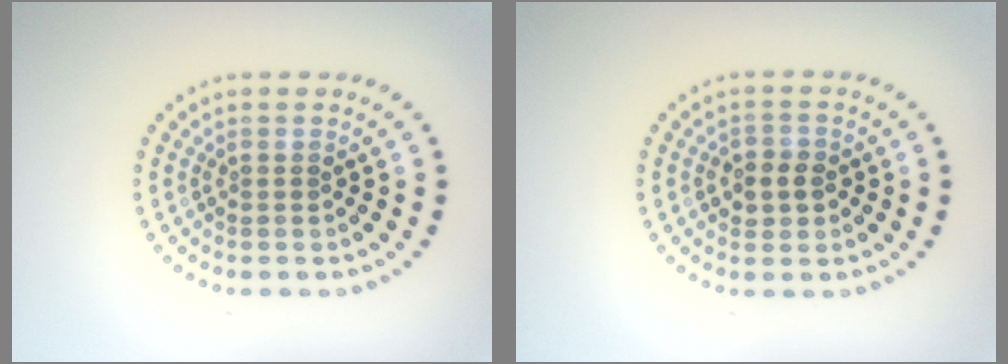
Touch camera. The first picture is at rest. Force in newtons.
{"total": 2.4, "press": 2.3, "slide": 0.7}